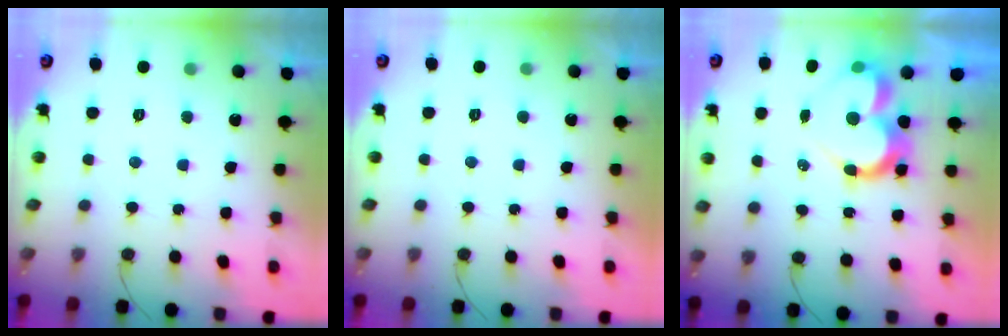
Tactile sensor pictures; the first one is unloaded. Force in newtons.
{"total": 1.8, "press": 1.7, "slide": 0.0}
{"total": 11.4, "press": 11.4, "slide": 1.1}